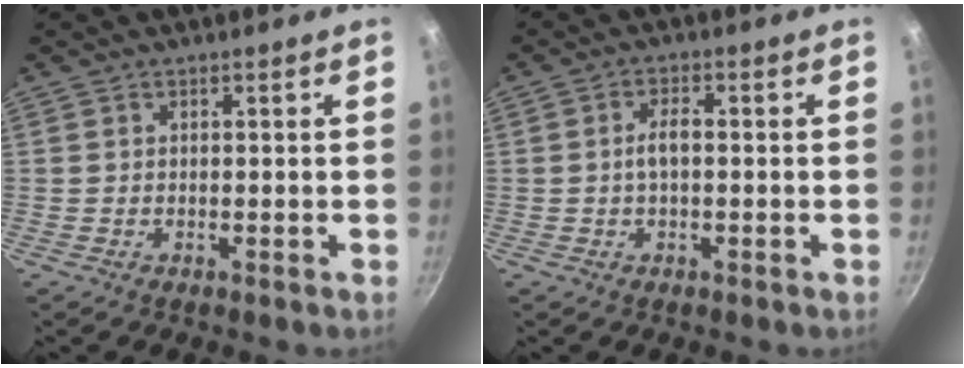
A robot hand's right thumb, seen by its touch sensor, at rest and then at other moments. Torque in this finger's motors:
{"motor_torque": [0.03, 0.67, 0.46, 0.25, 0.03]}